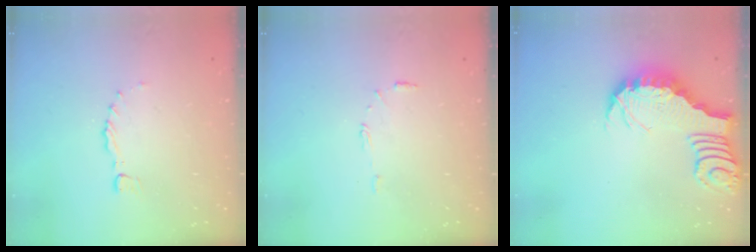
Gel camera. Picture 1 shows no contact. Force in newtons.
{"total": 5.2, "press": 5.1, "slide": 0.4}
{"total": 3.2, "press": 3.1, "slide": 0.5}